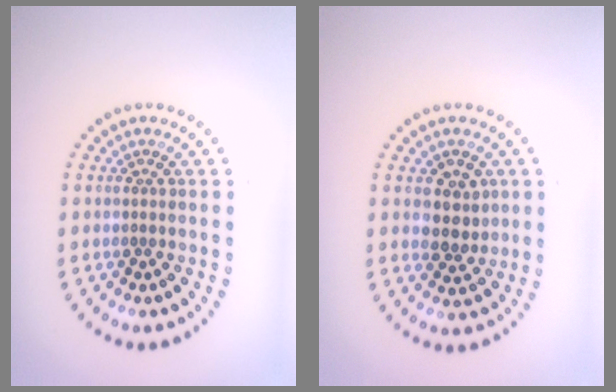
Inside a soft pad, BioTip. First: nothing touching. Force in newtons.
{"total": 2.8, "press": 2.7, "slide": 0.7}